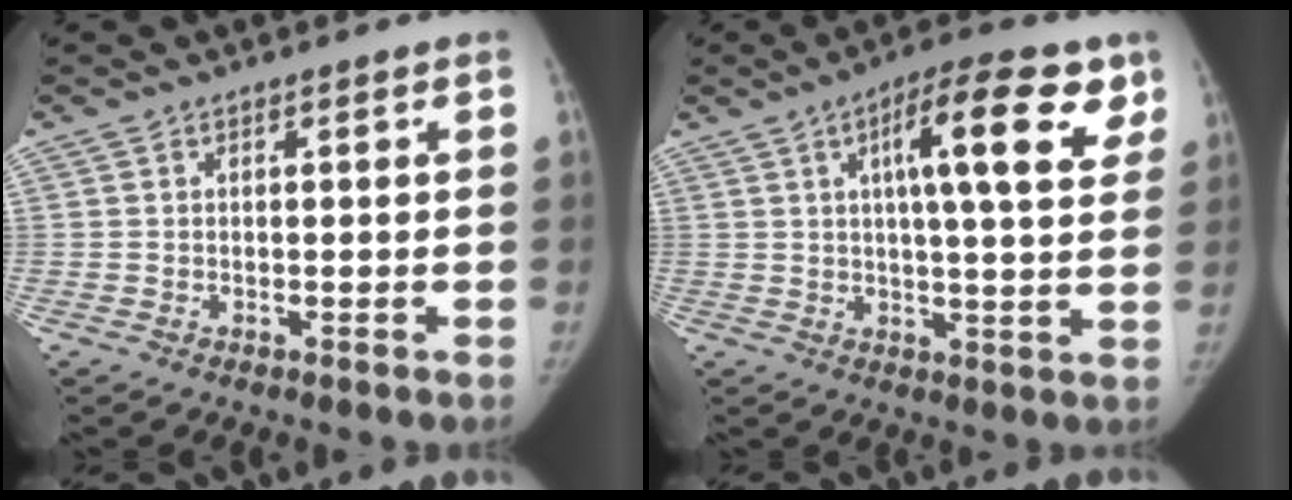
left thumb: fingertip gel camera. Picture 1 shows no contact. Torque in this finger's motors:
{"motor_torque": [0.55, 0.63, 0.44, 0.33, 0.07]}